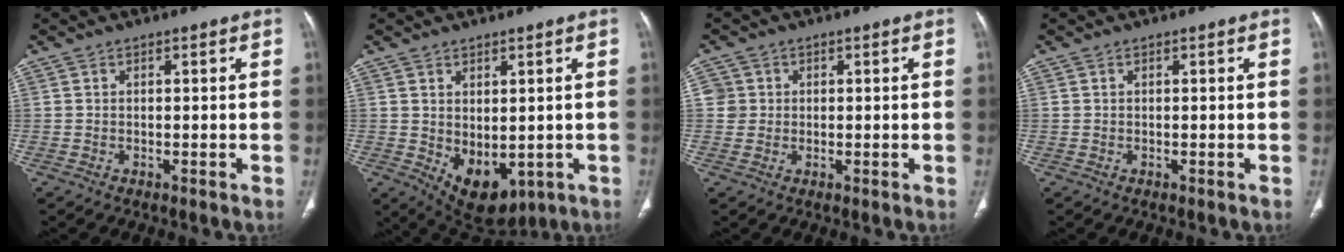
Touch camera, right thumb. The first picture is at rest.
{"total": 9.2, "force": [-1.5, 5.5, 7.2], "torque": [-0.084, -0.007, 0.007]}
{"total": 2.9, "force": [0.5, 2.9, 0.1], "torque": [0.019, 0.004, 0.007]}
{"total": 0.0}